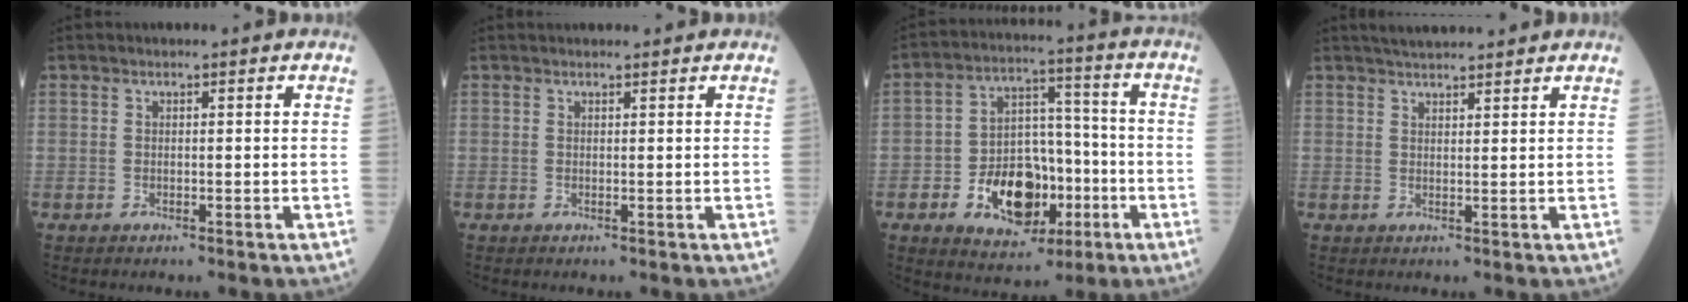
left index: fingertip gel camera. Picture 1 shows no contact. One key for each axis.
{"total": 2.5, "fx": 2.4, "fy": 0.3, "fz": 0.5, "tx": -0.006, "ty": 0.024, "tz": 0.032}
{"total": 13.2, "fx": -4.8, "fy": 8.2, "fz": 9.2, "tx": -0.168, "ty": 0.018, "tz": -0.068}
{"total": 5.6, "fx": 5.1, "fy": 0.5, "fz": 2.2, "tx": -0.032, "ty": 0.031, "tz": 0.081}